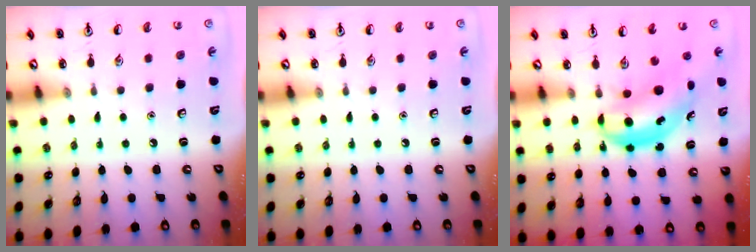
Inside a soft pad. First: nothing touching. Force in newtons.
{"total": 0.0}
{"total": 6.0, "press": 5.8, "slide": 1.7}